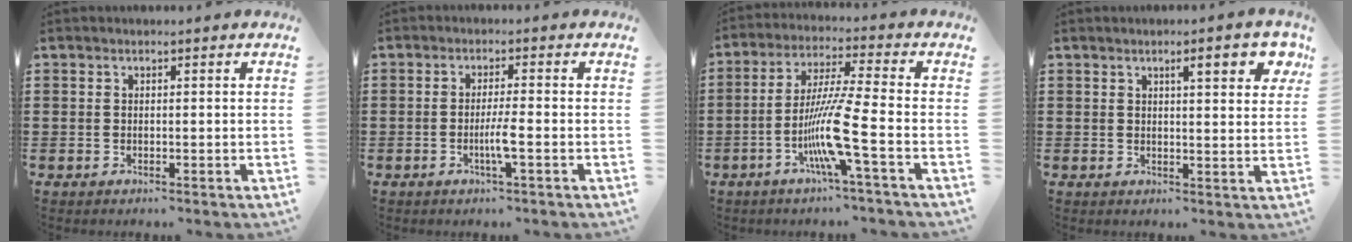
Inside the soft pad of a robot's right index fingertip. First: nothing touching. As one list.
[{"total": 3.4, "force": [-1.1, 0.0, 3.3], "torque": [-0.065, -0.007, -0.024]}, {"total": 10.4, "force": [-3.8, -0.2, 9.6], "torque": [-0.203, -0.018, -0.082]}, {"total": 5.5, "force": [2.7, 1.2, 4.7], "torque": [-0.065, -0.004, 0.038]}]